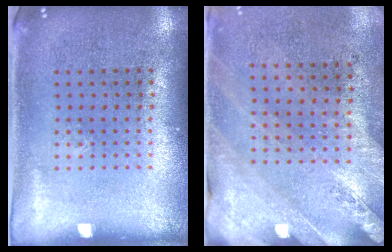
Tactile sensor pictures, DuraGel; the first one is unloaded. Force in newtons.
{"total": 2.4, "press": 2.1, "slide": 1.3}